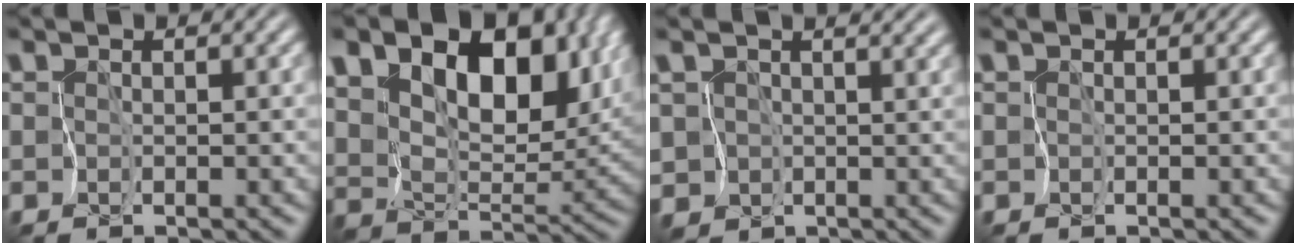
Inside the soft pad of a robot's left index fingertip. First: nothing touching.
{"total": 13.7, "force": [6.3, 7.9, 9.3], "torque": [-0.169, 0.012, 0.115]}
{"total": 3.0, "force": [0.9, 2.5, 1.2], "torque": [-0.035, 0.009, 0.006]}
{"total": 0.0}